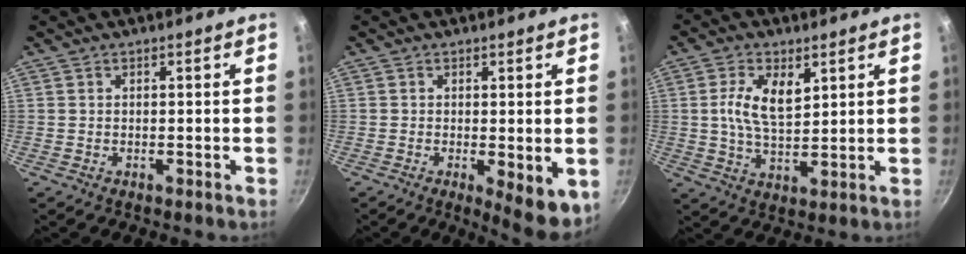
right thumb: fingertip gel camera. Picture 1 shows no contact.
{"total": 7.2, "force": [-1.9, 2.1, 6.6], "torque": [-0.087, -0.020, -0.025]}
{"total": 8.5, "force": [2.6, 4.3, 6.8], "torque": [-0.120, -0.012, 0.051]}